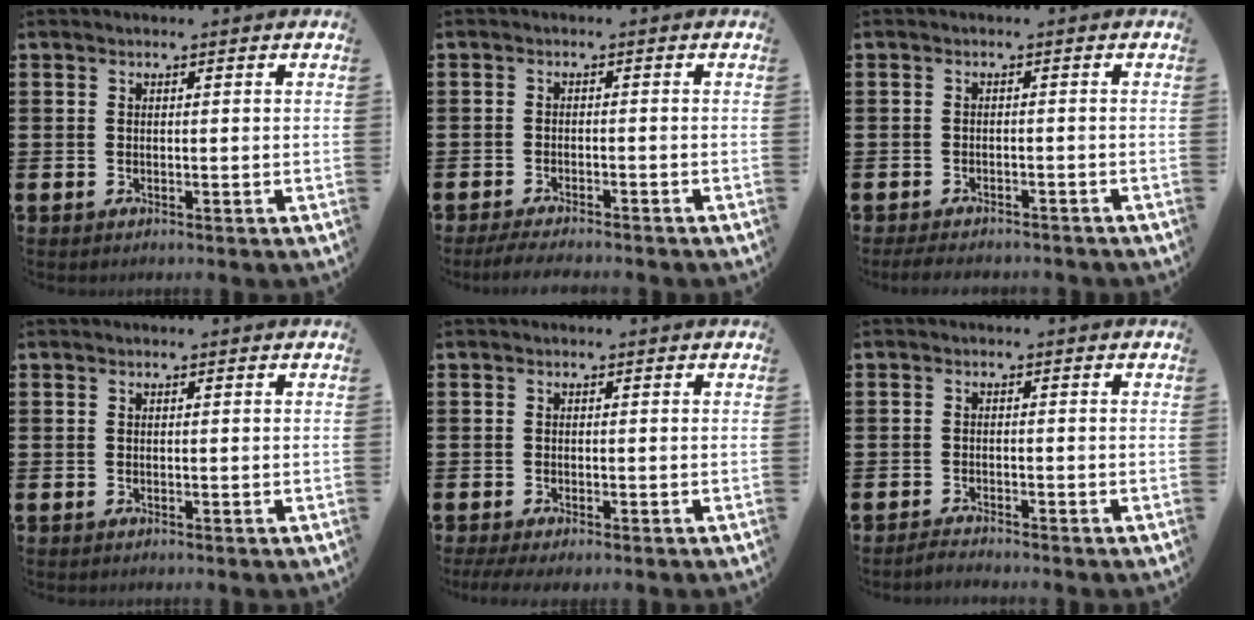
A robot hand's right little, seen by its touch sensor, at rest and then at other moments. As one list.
[{"total": 1.8, "force": [-1.7, 0.1, 0.7], "torque": [-0.011, 0.005, -0.033]}, {"total": 1.6, "force": [-1.6, 0.2, 0.4], "torque": [-0.010, 0.004, -0.033]}, {"total": 0.0}, {"total": 0.8, "force": [-0.4, 0.1, 0.7], "torque": [-0.011, -0.002, -0.008]}, {"total": 1.2, "force": [-1.2, 0.0, 0.1], "torque": [-0.006, 0.000, -0.024]}]